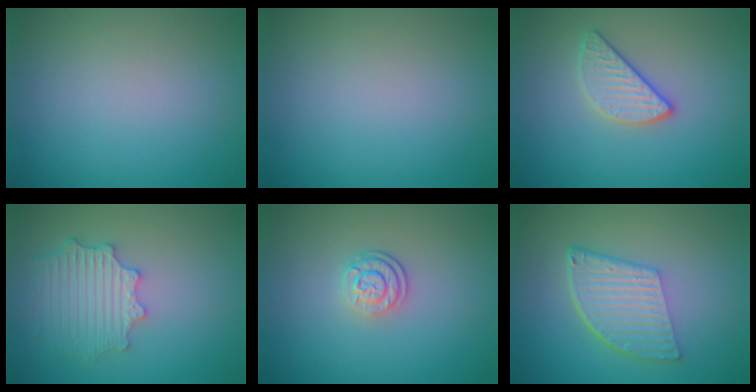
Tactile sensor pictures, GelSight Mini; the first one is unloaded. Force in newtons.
{"total": 0.0}
{"total": 2.6, "press": 2.5, "slide": 0.7}
{"total": 4.3, "press": 3.6, "slide": 2.4}
{"total": 2.5, "press": 1.9, "slide": 1.6}
{"total": 6.1, "press": 4.2, "slide": 4.4}